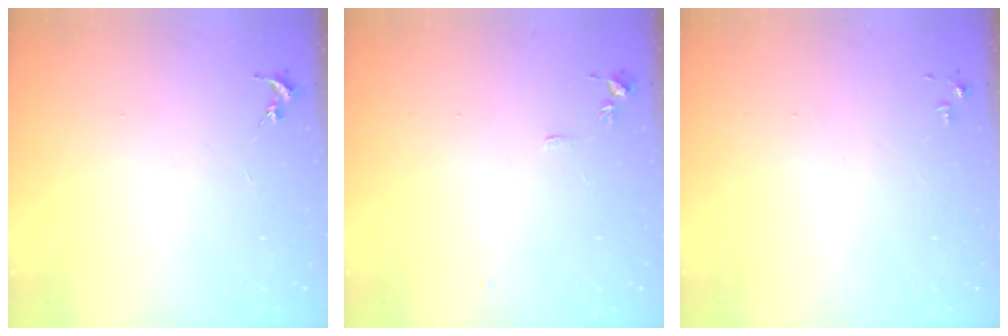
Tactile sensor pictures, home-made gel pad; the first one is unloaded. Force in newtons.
{"total": 4.4, "press": 4.4, "slide": 0.6}
{"total": 2.8, "press": 2.8, "slide": 0.4}